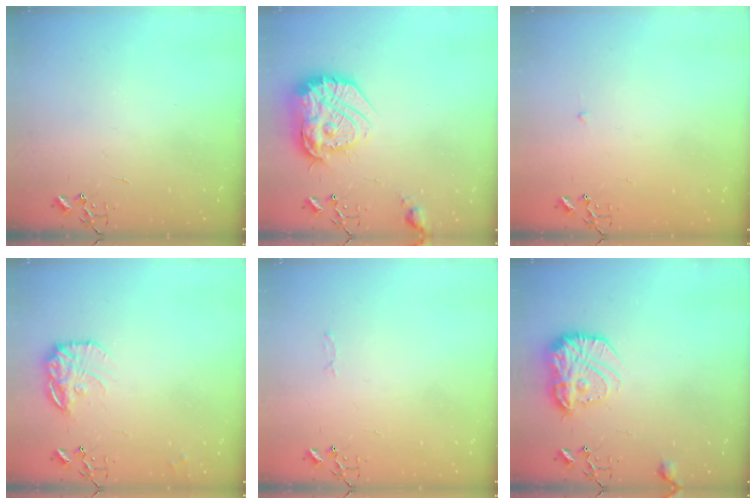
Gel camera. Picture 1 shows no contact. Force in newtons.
{"total": 21.6, "press": 21.5, "slide": 1.7}
{"total": 2.3, "press": 2.3, "slide": 0.3}
{"total": 13.7, "press": 13.7, "slide": 0.9}
{"total": 2.8, "press": 2.8, "slide": 0.4}
{"total": 16.5, "press": 16.5, "slide": 1.1}